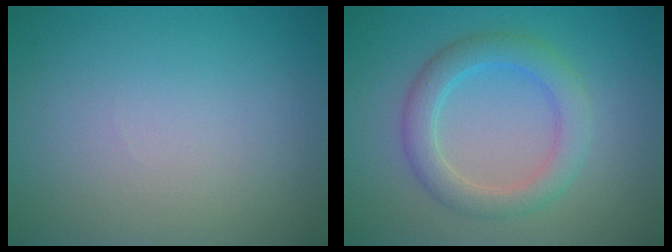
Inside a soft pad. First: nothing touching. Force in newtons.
{"total": 3.7, "press": 3.7, "slide": 0.3}